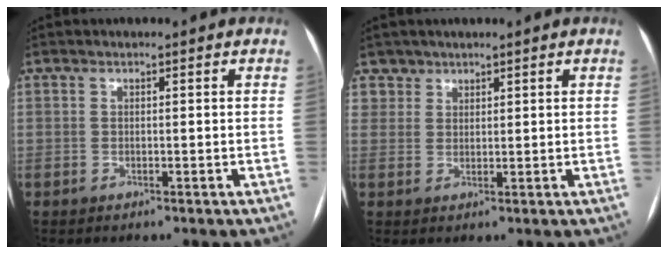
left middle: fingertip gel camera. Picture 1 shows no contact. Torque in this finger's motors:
{"motor_torque": [0.10, -0.12, -0.02, -0.03]}